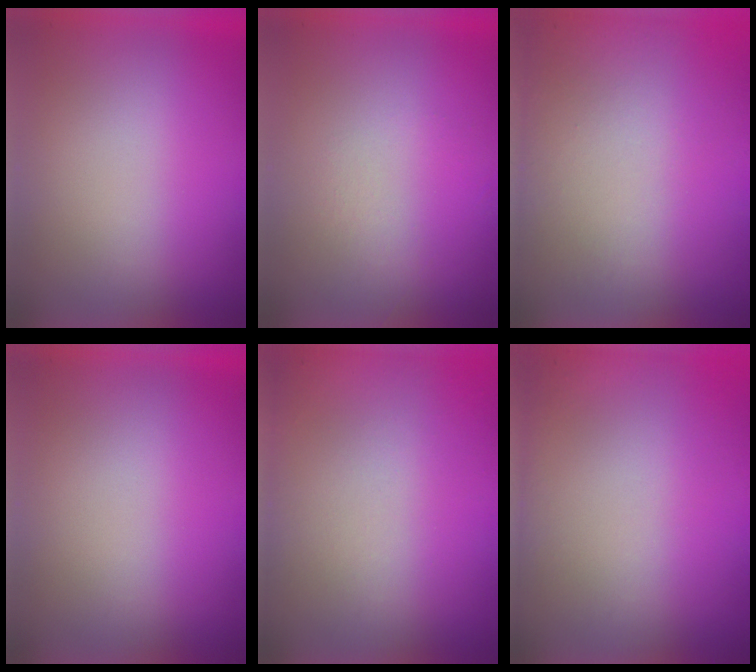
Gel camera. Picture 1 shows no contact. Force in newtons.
{"total": 1.2}
{"total": 8.1}
{"total": 0.0}
{"total": 6.1}
{"total": 6.9}